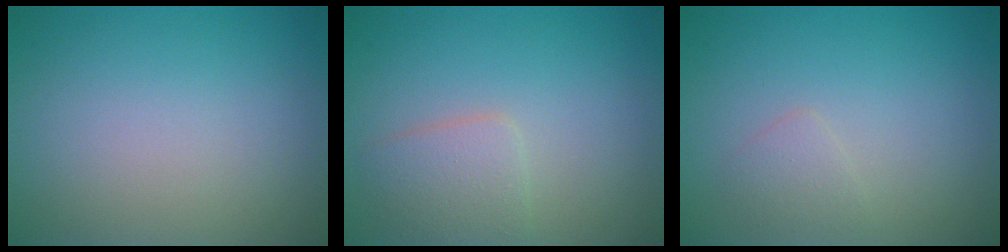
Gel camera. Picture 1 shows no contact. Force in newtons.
{"total": 2.5, "press": 2.5, "slide": 0.1}
{"total": 1.2, "press": 1.2, "slide": 0.1}